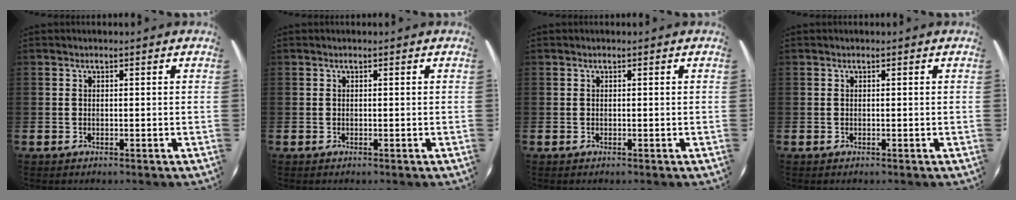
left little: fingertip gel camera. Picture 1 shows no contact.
{"total": 0.0}
{"total": 0.0}
{"total": 0.0}